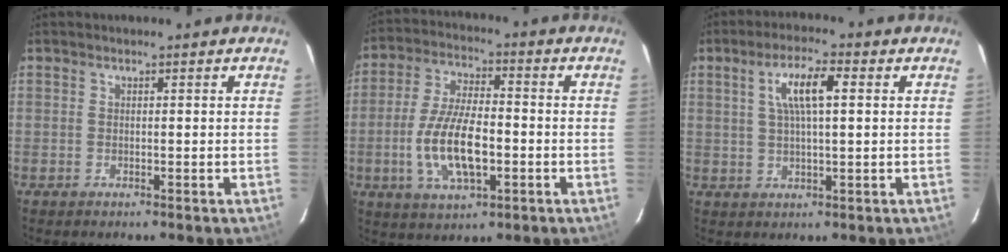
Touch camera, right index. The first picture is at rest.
{"total": 12.8, "force": [-3.1, 5.2, 11.3], "torque": [-0.230, -0.003, -0.054]}
{"total": 7.0, "force": [2.1, 1.6, 6.5], "torque": [-0.121, 0.009, 0.039]}